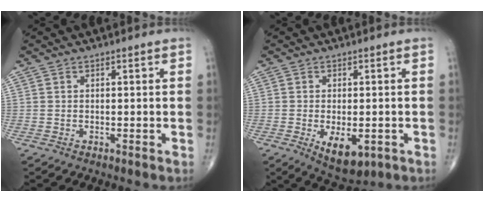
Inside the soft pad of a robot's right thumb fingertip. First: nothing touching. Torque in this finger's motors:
{"motor_torque": [-0.11, 0.24, 0.06, -0.13, 0.16]}